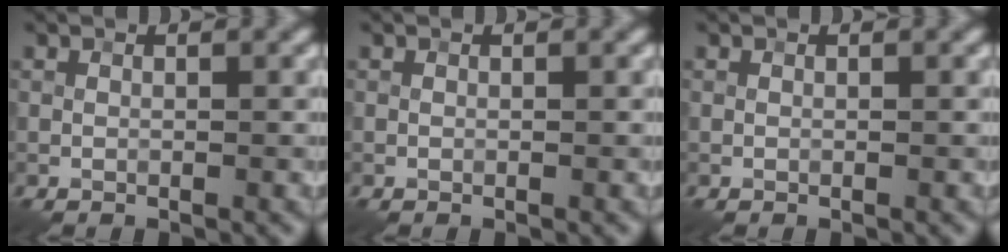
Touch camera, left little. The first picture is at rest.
{"total": 0.0}
{"total": 0.0}